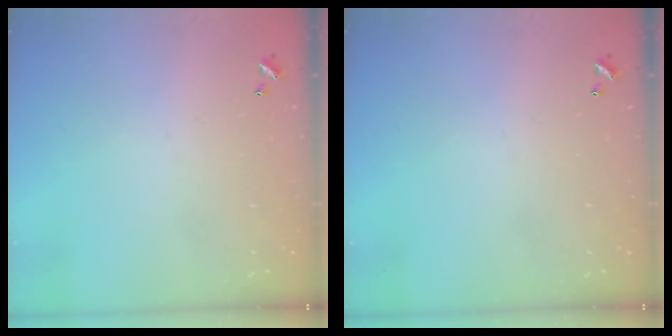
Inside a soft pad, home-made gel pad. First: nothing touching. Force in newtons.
{"total": 0.0}